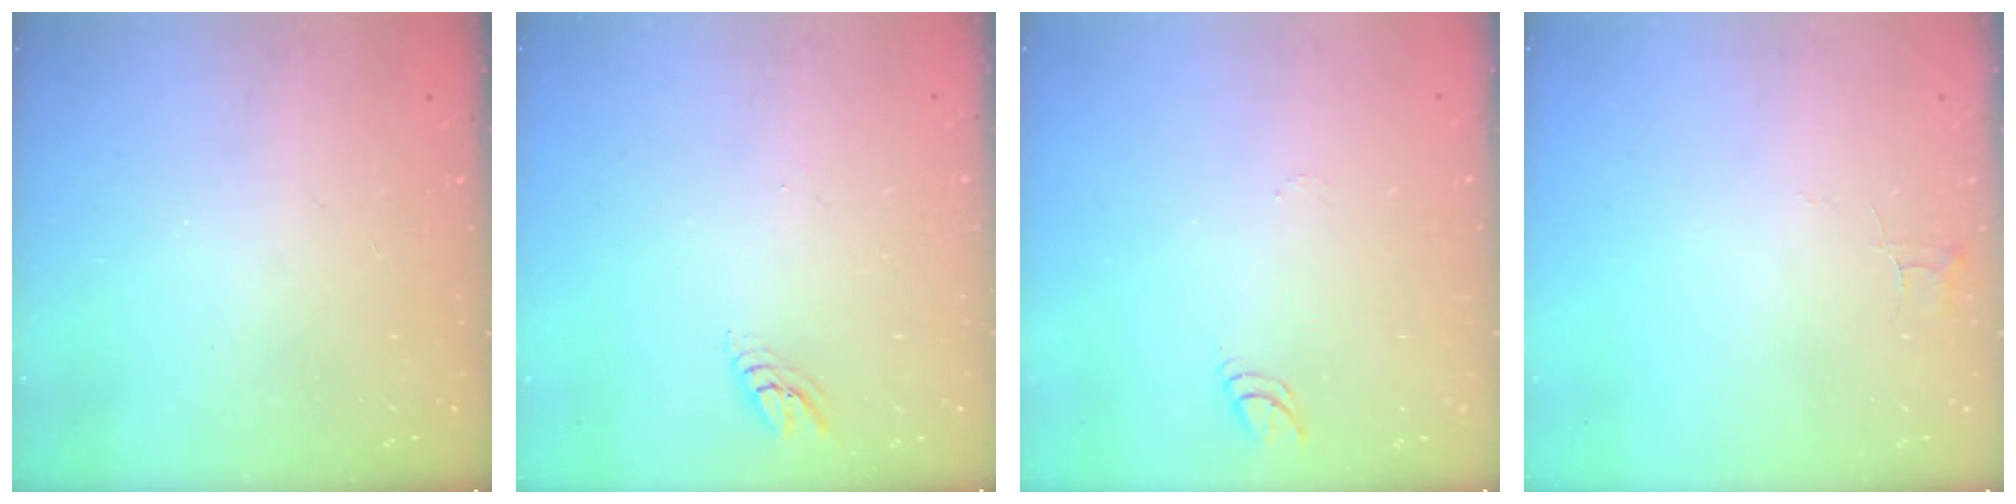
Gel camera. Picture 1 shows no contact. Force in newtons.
{"total": 4.3, "press": 4.3, "slide": 0.2}
{"total": 4.1, "press": 4.1, "slide": 0.4}
{"total": 3.5, "press": 3.5, "slide": 0.3}